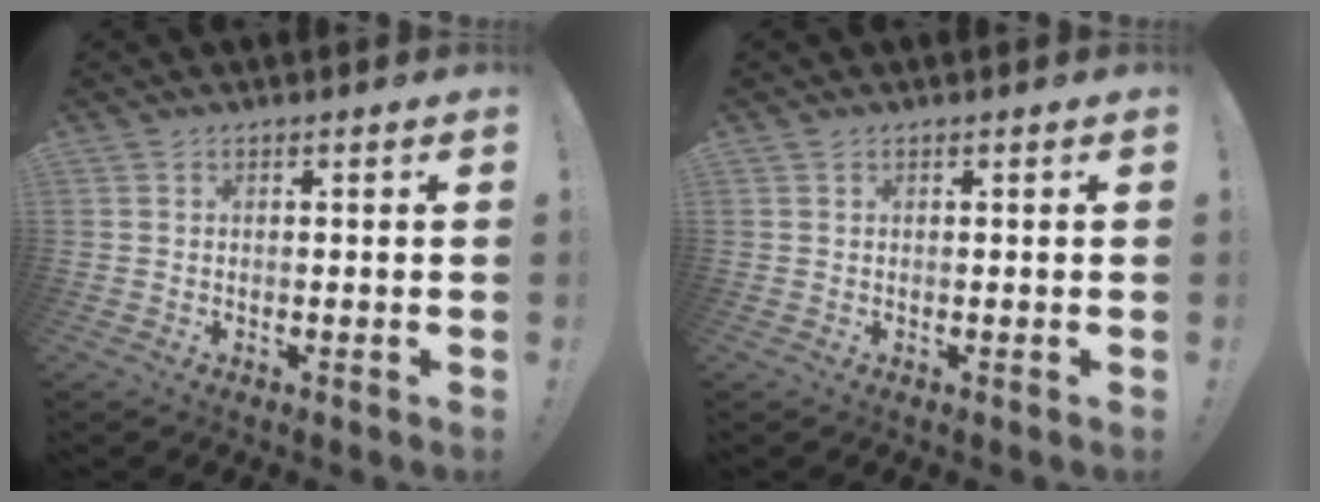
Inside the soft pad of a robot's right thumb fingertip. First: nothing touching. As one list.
[{"total": 0.0}]